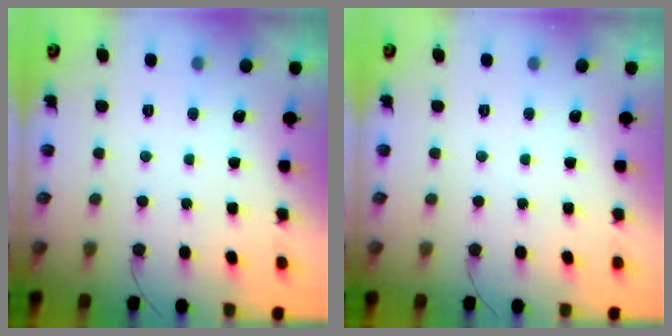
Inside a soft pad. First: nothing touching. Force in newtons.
{"total": 0.0}